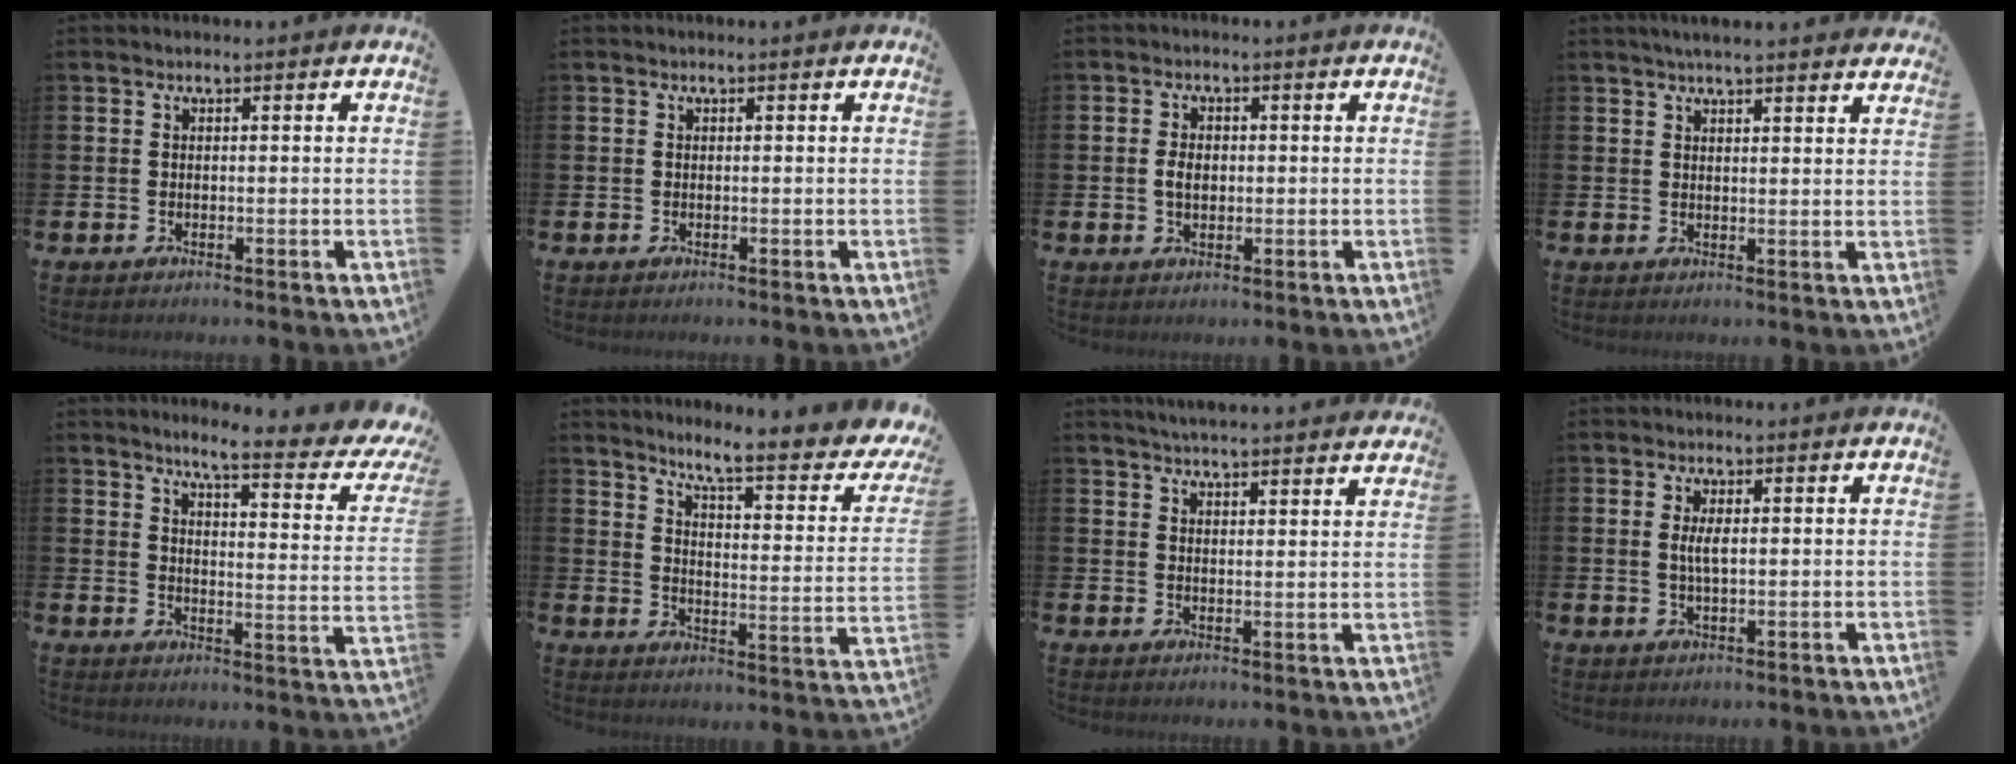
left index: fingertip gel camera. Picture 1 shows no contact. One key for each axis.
{"total": 0.0}
{"total": 2.7, "fx": 0.1, "fy": 1.9, "fz": 1.9, "tx": -0.026, "ty": 0.003, "tz": -0.002}
{"total": 3.5, "fx": 3.4, "fy": -0.2, "fz": 0.8, "tx": -0.018, "ty": -0.014, "tz": 0.060}
{"total": 5.3, "fx": 4.4, "fy": 0.6, "fz": 3.0, "tx": -0.047, "ty": -0.050, "tz": 0.057}
{"total": 6.9, "fx": 5.5, "fy": 1.1, "fz": 4.0, "tx": -0.079, "ty": -0.050, "tz": 0.080}
{"total": 4.0, "fx": 4.0, "fy": -0.3, "fz": 0.4, "tx": -0.010, "ty": -0.024, "tz": 0.070}
{"total": 2.6, "fx": 0.5, "fy": 0.9, "fz": 2.4, "tx": -0.043, "ty": 0.002, "tz": 0.005}